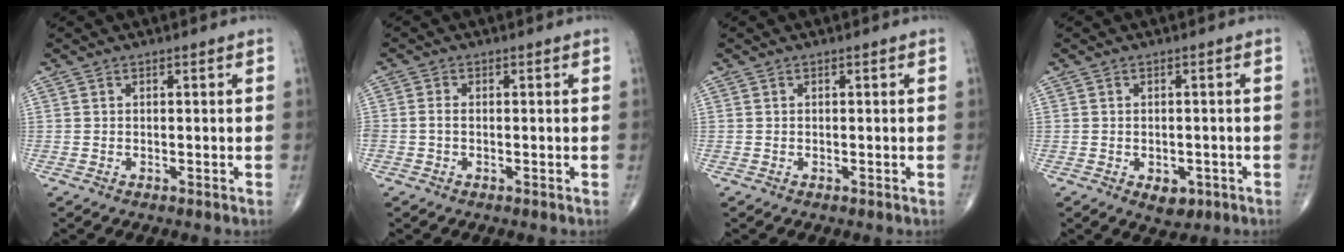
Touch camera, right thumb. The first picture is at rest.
{"total": 1.3, "force": [-0.3, 0.8, 1.0], "torque": [-0.020, 0.001, -0.007]}
{"total": 0.0}
{"total": 3.6, "force": [-1.5, 2.3, 2.3], "torque": [-0.017, 0.003, -0.013]}